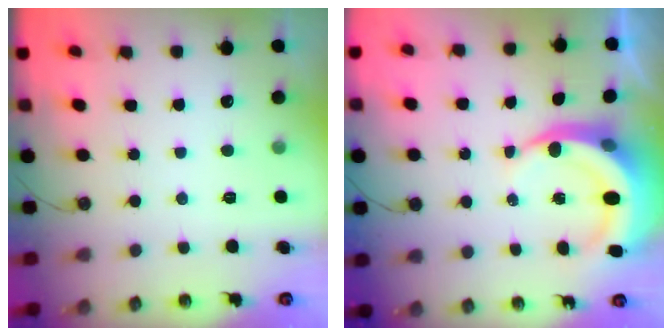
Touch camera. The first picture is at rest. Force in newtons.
{"total": 9.2, "press": 9.1, "slide": 1.4}